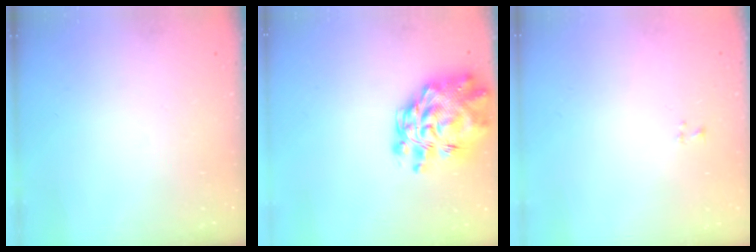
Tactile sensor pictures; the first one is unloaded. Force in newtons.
{"total": 15.0, "press": 14.1, "slide": 5.1}
{"total": 0.0}